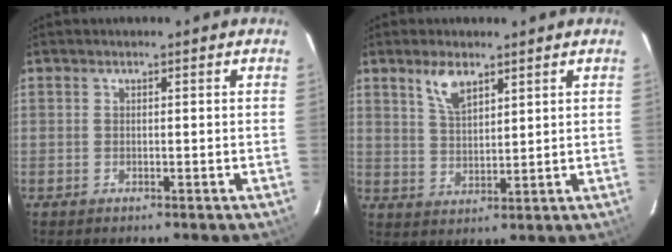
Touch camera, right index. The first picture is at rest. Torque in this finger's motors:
{"motor_torque": [0.07, 0.06, 0.09, 0.06]}